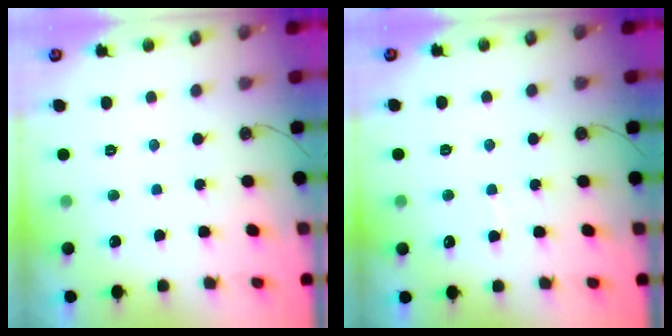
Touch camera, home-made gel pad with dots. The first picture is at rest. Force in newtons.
{"total": 5.0, "press": 4.9, "slide": 0.9}